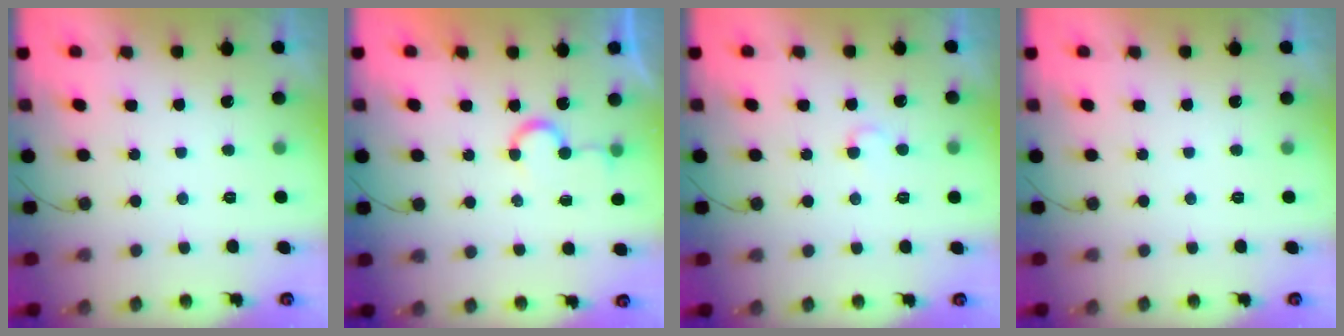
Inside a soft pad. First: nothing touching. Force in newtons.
{"total": 5.4, "press": 5.4, "slide": 0.4}
{"total": 3.3, "press": 3.3, "slide": 0.4}
{"total": 0.0}